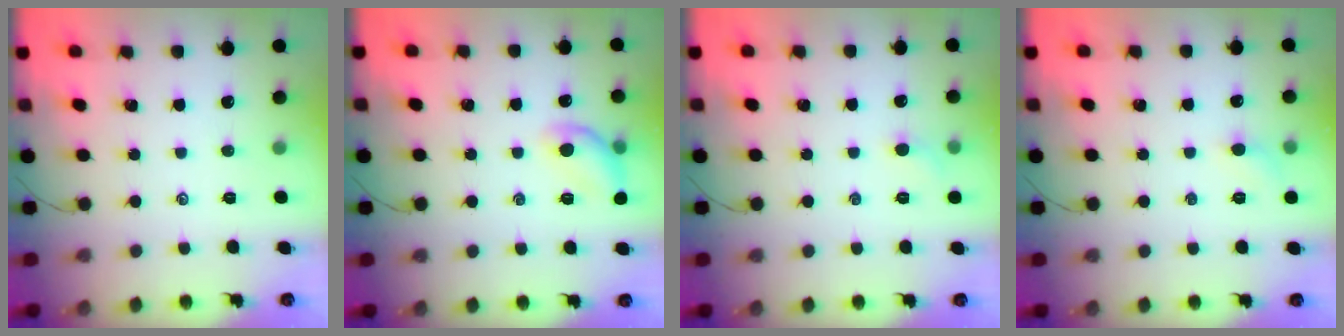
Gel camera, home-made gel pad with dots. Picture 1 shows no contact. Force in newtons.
{"total": 10.1, "press": 10.1, "slide": 0.4}
{"total": 3.4, "press": 3.3, "slide": 1.1}
{"total": 4.8, "press": 4.5, "slide": 1.5}